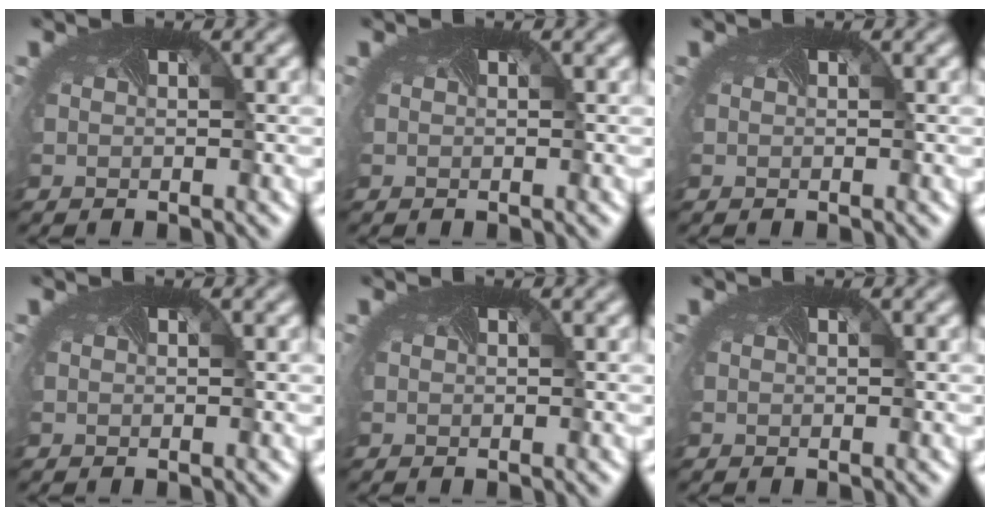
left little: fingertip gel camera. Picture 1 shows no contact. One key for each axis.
{"total": 0.0}
{"total": 0.0}
{"total": 0.0}
{"total": 0.0}
{"total": 0.0}